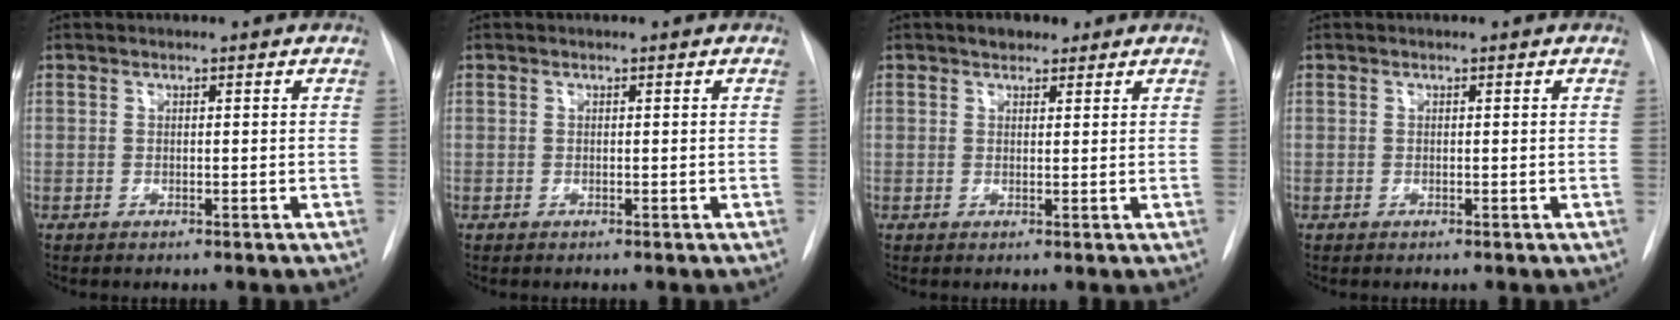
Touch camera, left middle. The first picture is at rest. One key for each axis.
{"total": 0.0}
{"total": 2.7, "fx": 2.0, "fy": 1.5, "fz": 1.2, "tx": -0.017, "ty": 0.009, "tz": 0.027}
{"total": 0.0}